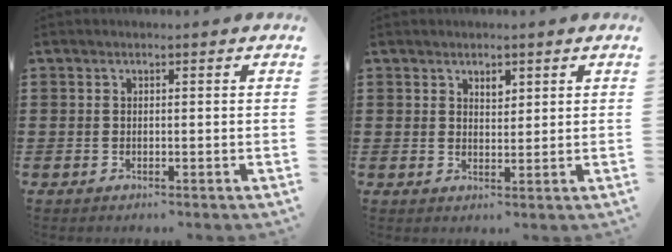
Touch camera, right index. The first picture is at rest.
{"total": 1.9, "force": [1.4, 1.0, 0.8], "torque": [-0.011, 0.001, 0.024]}